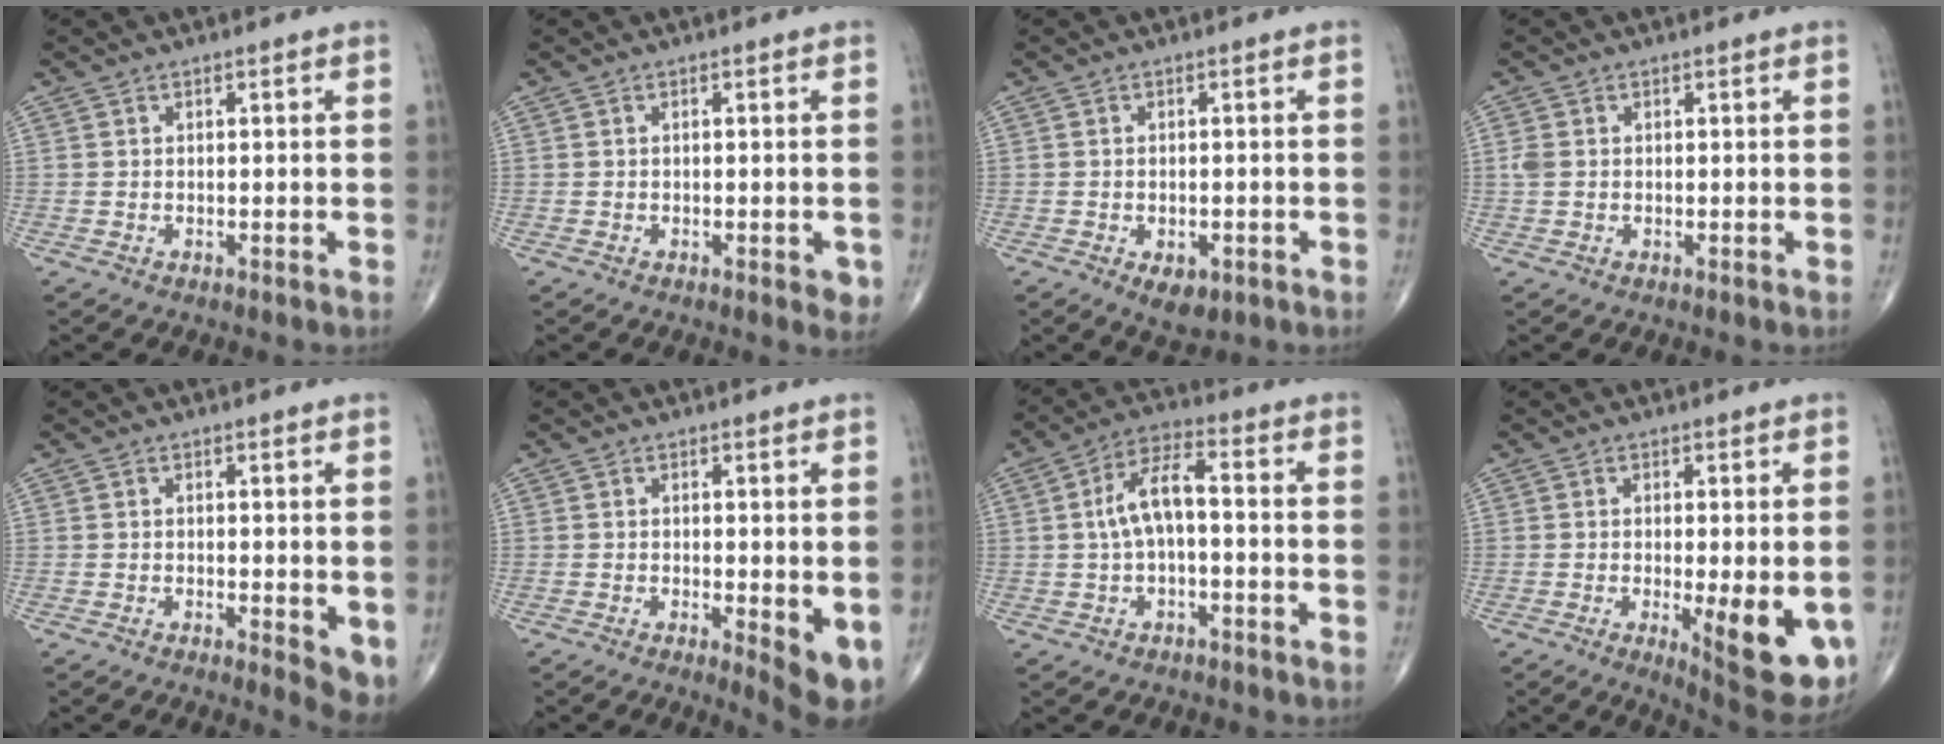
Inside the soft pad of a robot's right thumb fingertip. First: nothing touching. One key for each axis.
{"total": 2.5, "fx": -0.8, "fy": 1.0, "fz": 2.2, "tx": -0.016, "ty": -0.003, "tz": -0.007}
{"total": 4.6, "fx": -1.8, "fy": 2.6, "fz": 3.4, "tx": -0.044, "ty": 0.003, "tz": -0.017}
{"total": 1.7, "fx": 0.1, "fy": 1.3, "fz": 1.1, "tx": -0.036, "ty": 0.003, "tz": 0.001}
{"total": 4.5, "fx": -0.2, "fy": 1.5, "fz": 4.3, "tx": -0.049, "ty": -0.012, "tz": -0.002}
{"total": 5.8, "fx": -0.6, "fy": 1.7, "fz": 5.6, "tx": -0.074, "ty": -0.017, "tz": -0.007}
{"total": 6.1, "fx": -0.3, "fy": 2.0, "fz": 5.8, "tx": -0.119, "ty": 0.027, "tz": -0.009}
{"total": 11.9, "fx": -2.6, "fy": 3.4, "fz": 11.1, "tx": -0.141, "ty": -0.025, "tz": -0.026}